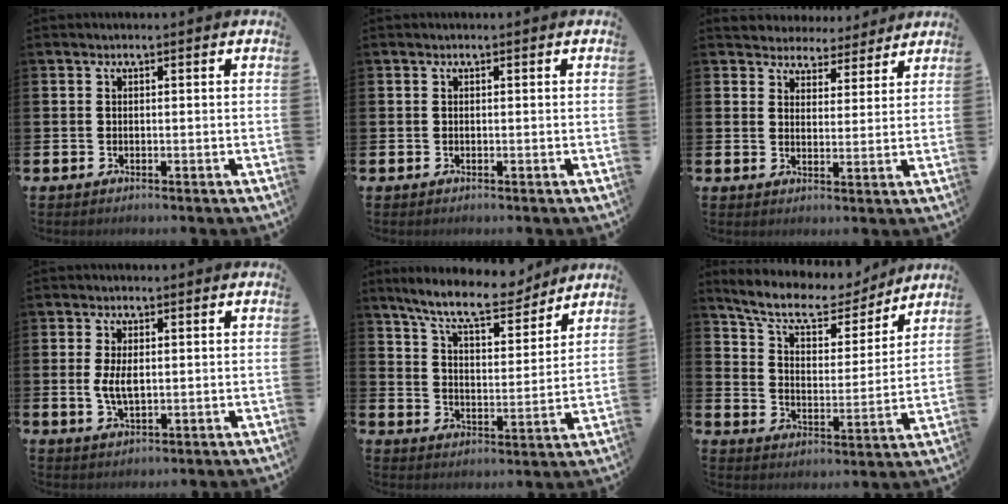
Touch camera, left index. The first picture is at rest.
{"total": 0.0}
{"total": 4.0, "force": [3.7, 1.6, -0.5], "torque": [-0.005, -0.031, 0.063]}
{"total": 3.6, "force": [0.3, 1.7, 3.2], "torque": [-0.050, 0.000, 0.001]}
{"total": 9.9, "force": [8.9, 2.0, 3.9], "torque": [-0.092, -0.053, 0.156]}
{"total": 9.2, "force": [8.1, 3.0, 3.3], "torque": [-0.086, -0.054, 0.137]}